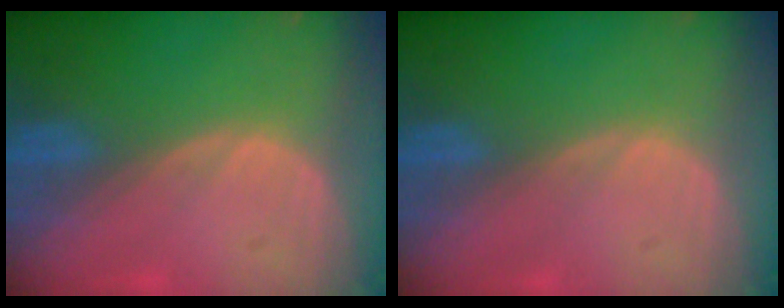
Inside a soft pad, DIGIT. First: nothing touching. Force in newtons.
{"total": 0.0}